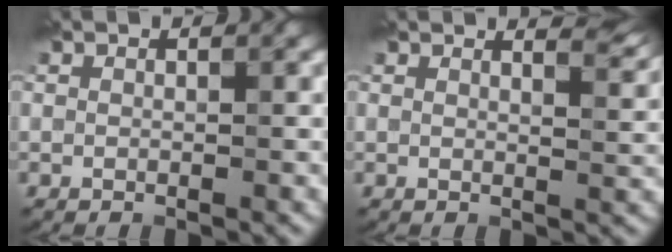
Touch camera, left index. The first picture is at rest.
{"total": 3.8, "force": [3.1, 1.0, 1.9], "torque": [-0.015, 0.012, 0.027]}